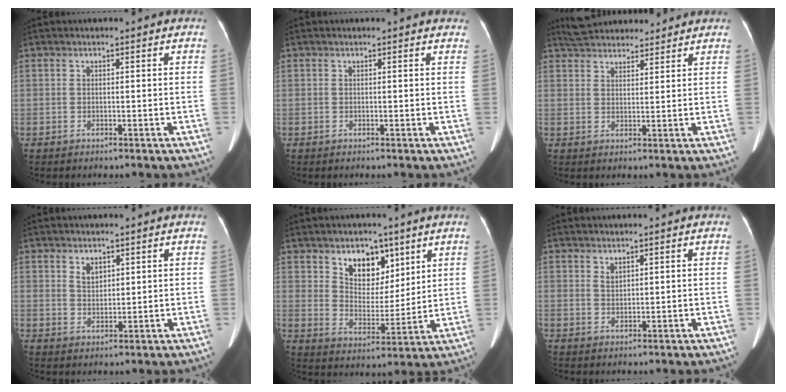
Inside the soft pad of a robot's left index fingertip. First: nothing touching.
{"total": 1.2, "force": [1.1, 0.4, 0.3], "torque": [-0.007, -0.001, -0.001]}
{"total": 10.1, "force": [9.3, 2.6, 3.0], "torque": [-0.047, 0.032, 0.149]}
{"total": 2.3, "force": [1.4, 1.3, 1.2], "torque": [-0.025, 0.007, 0.032]}
{"total": 8.3, "force": [5.0, 4.9, 4.5], "torque": [-0.075, 0.004, 0.092]}
{"total": 1.2, "force": [0.9, 0.4, 0.5], "torque": [-0.010, 0.005, 0.020]}